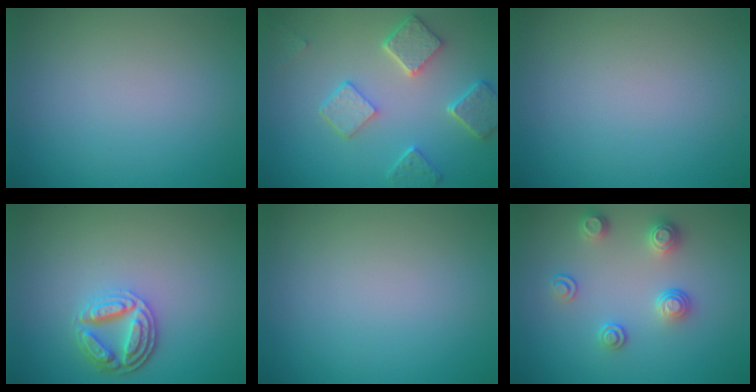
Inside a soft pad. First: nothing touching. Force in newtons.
{"total": 5.0, "press": 3.9, "slide": 3.0}
{"total": 0.0}
{"total": 3.8, "press": 3.2, "slide": 2.0}
{"total": 0.0}
{"total": 2.7, "press": 2.5, "slide": 0.9}